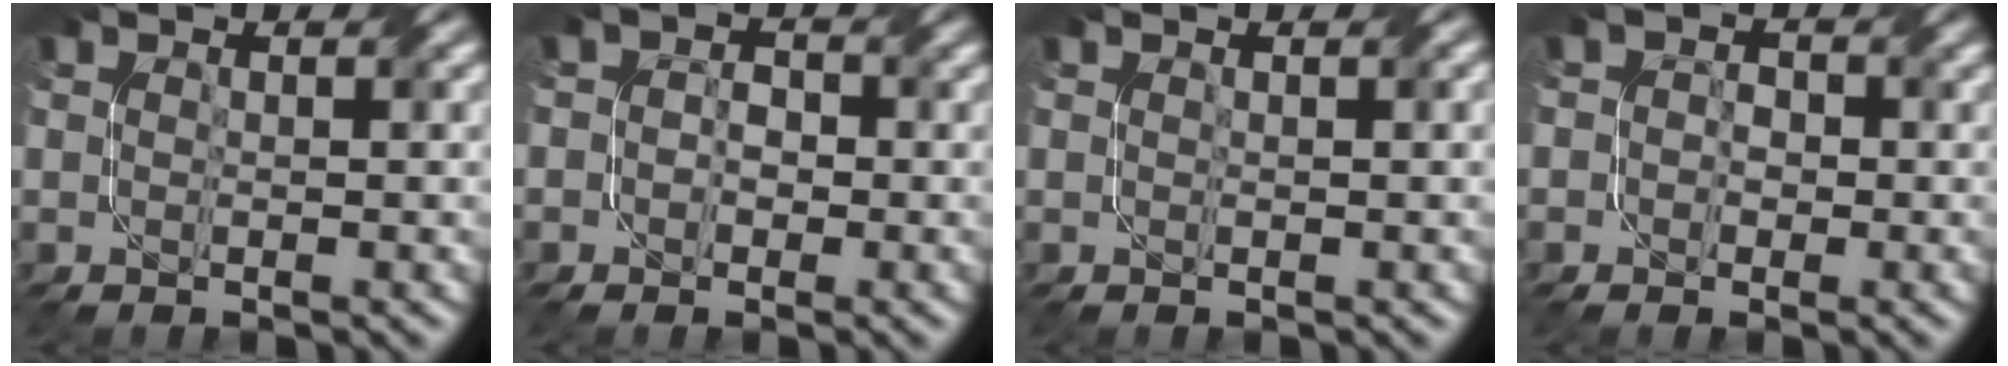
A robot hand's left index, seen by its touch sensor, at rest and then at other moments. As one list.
[{"total": 2.4, "force": [0.0, 2.1, 1.0], "torque": [0.005, 0.003, -0.020]}, {"total": 0.7, "force": [0.4, 0.2, 0.6], "torque": [-0.007, 0.003, 0.004]}, {"total": 2.5, "force": [0.2, 2.3, 0.9], "torque": [0.006, 0.004, -0.023]}]